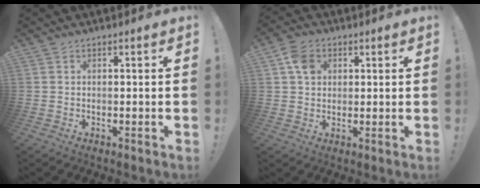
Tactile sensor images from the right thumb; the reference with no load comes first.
{"total": 6.2, "force": [2.2, 5.0, 3.1], "torque": [-0.044, 0.002, 0.042]}